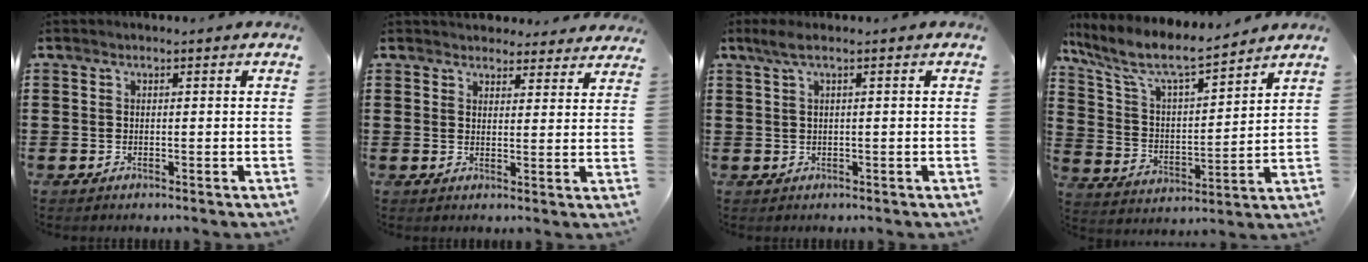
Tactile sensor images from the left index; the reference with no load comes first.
{"total": 3.6, "force": [3.5, 0.9, 0.2], "torque": [-0.007, -0.014, 0.064]}
{"total": 1.9, "force": [0.3, 0.0, 1.9], "torque": [-0.043, -0.005, 0.002]}
{"total": 8.4, "force": [6.8, 1.5, 4.7], "torque": [-0.120, -0.037, 0.112]}